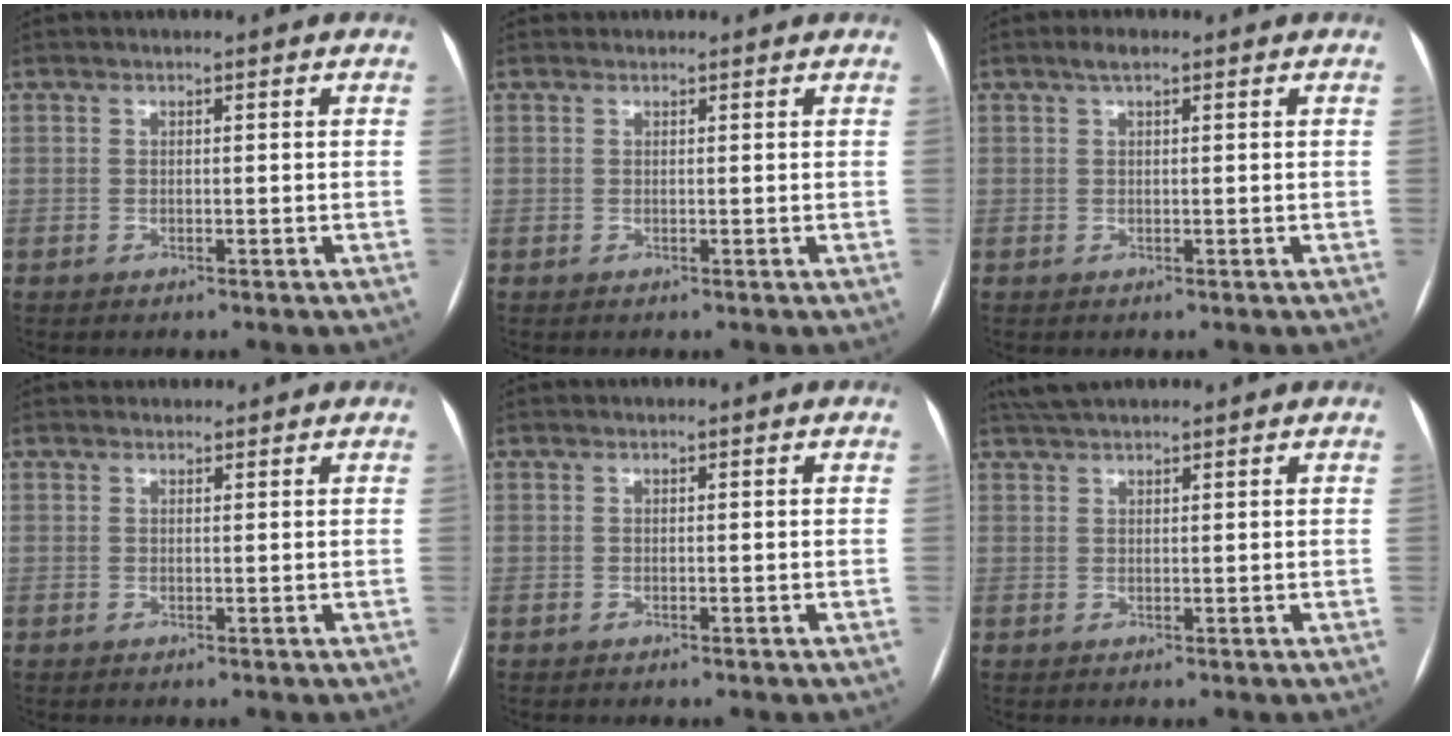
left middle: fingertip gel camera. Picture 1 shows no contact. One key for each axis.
{"total": 0.8, "fx": 0.7, "fy": 0.3, "fz": -0.1, "tx": -0.003, "ty": 0.011, "tz": 0.010}
{"total": 1.7, "fx": 1.1, "fy": 0.4, "fz": 1.2, "tx": -0.025, "ty": 0.011, "tz": 0.019}
{"total": 1.7, "fx": 1.6, "fy": 0.7, "fz": 0.0, "tx": 0.002, "ty": 0.017, "tz": 0.022}
{"total": 0.0}
{"total": 5.3, "fx": 4.6, "fy": 1.0, "fz": 2.5, "tx": -0.043, "ty": 0.037, "tz": 0.084}